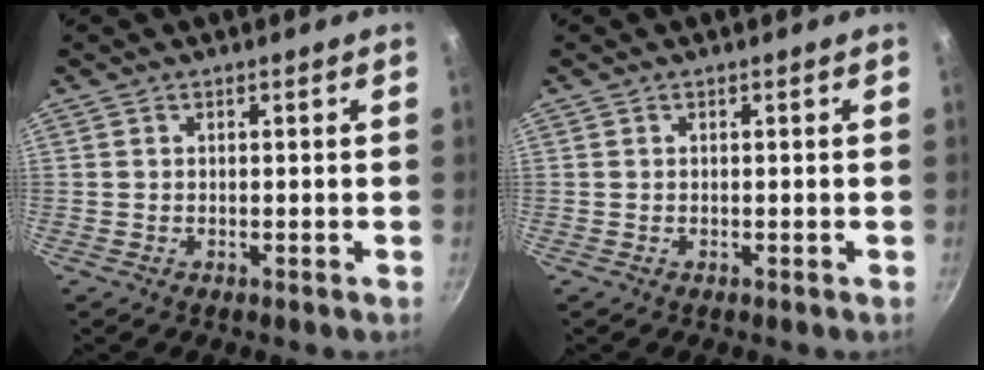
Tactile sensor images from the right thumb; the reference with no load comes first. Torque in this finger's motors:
{"motor_torque": [0.02, 0.01, 0.00, 0.00, 0.00]}